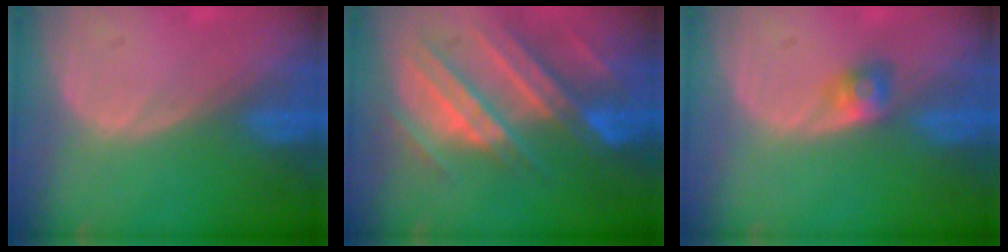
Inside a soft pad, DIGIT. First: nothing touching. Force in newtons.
{"total": 11.0, "press": 9.8, "slide": 5.0}
{"total": 2.5, "press": 2.4, "slide": 0.8}